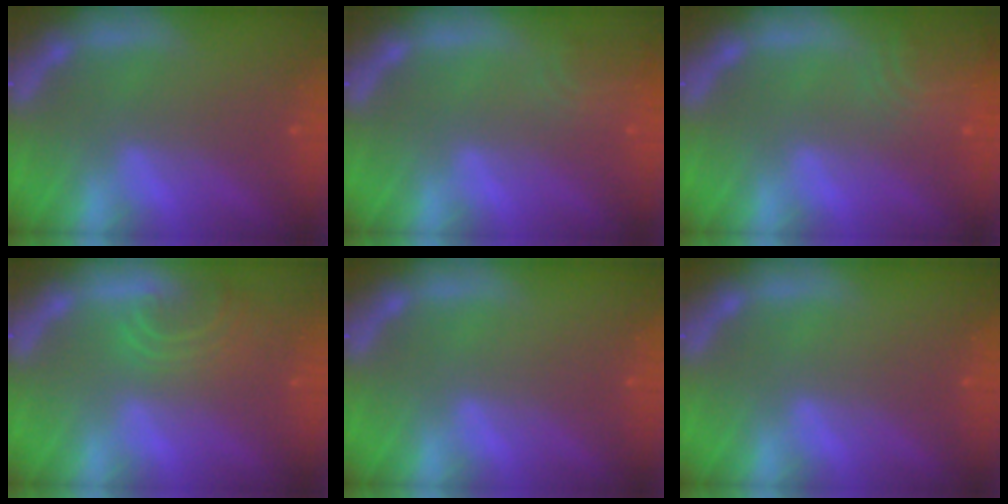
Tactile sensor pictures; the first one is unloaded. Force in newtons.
{"total": 2.9}
{"total": 5.6}
{"total": 4.0}
{"total": 0.0}
{"total": 0.0}